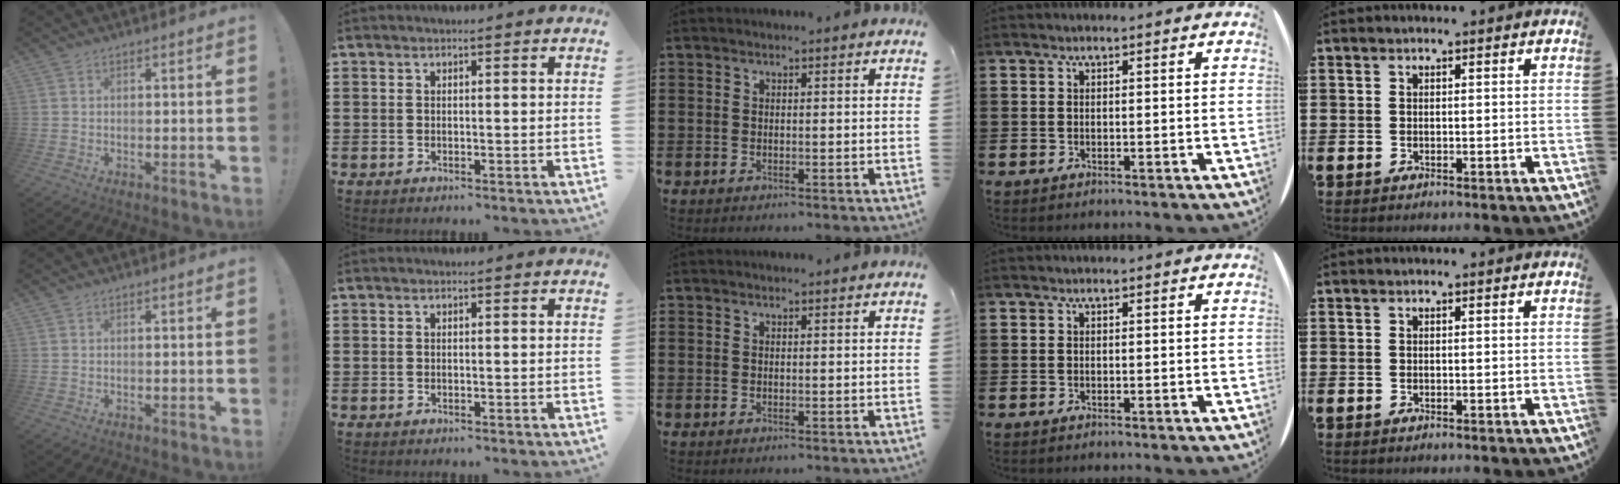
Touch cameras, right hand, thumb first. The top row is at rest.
{}